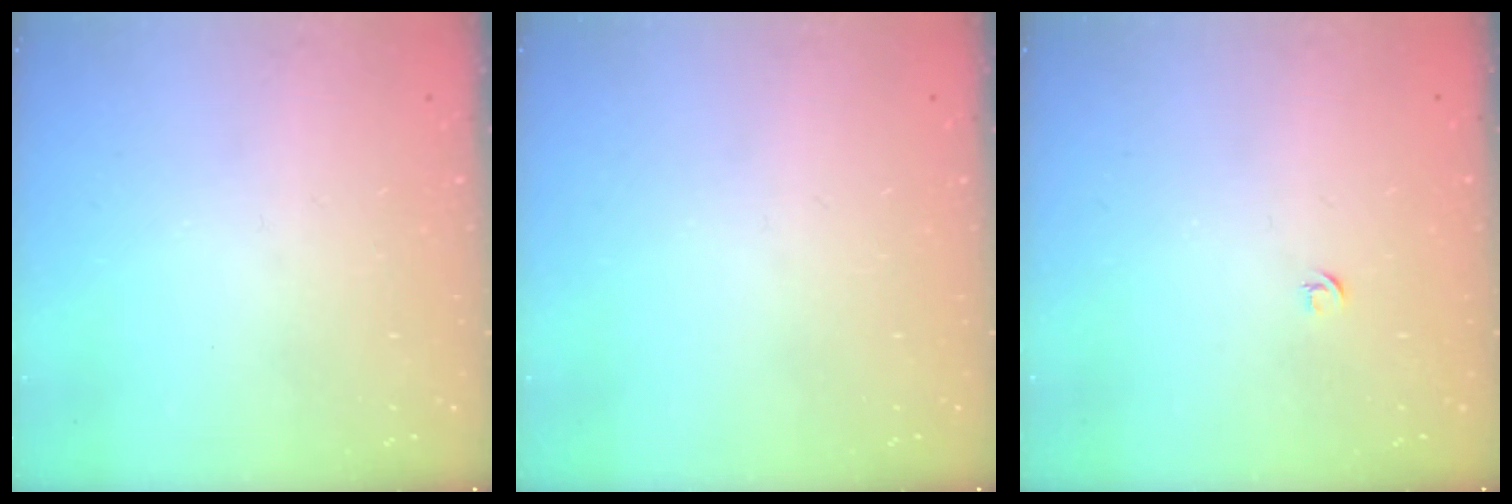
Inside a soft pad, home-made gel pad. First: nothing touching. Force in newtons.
{"total": 0.0}
{"total": 2.7, "press": 2.6, "slide": 0.6}